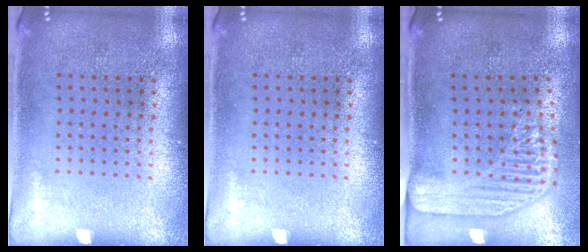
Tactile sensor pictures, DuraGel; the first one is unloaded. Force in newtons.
{"total": 0.0}
{"total": 2.2, "press": 1.7, "slide": 1.3}